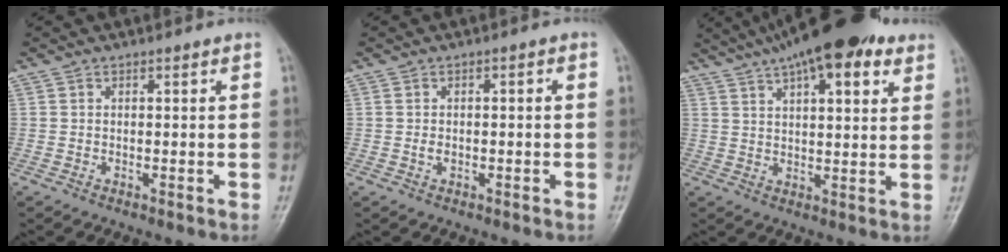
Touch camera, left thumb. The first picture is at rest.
{"total": 1.8, "force": [-0.4, 1.0, 1.5], "torque": [-0.027, 0.014, -0.006]}
{"total": 17.8, "force": [11.2, 6.1, 12.5], "torque": [-0.178, 0.002, 0.171]}